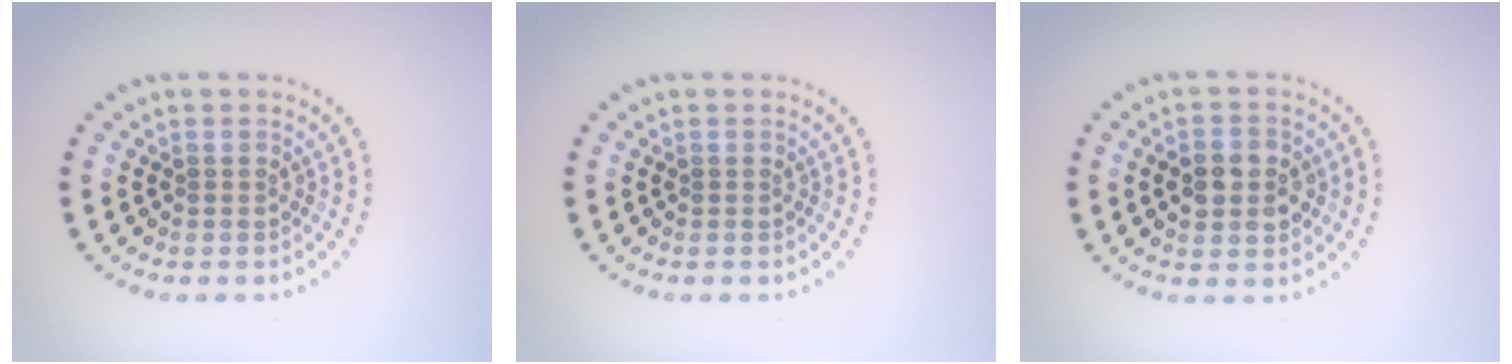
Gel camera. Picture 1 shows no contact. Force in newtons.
{"total": 0.0}
{"total": 3.5, "press": 3.5, "slide": 0.1}